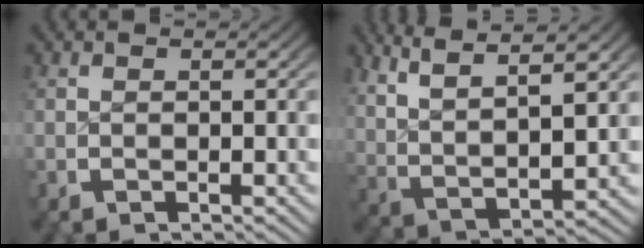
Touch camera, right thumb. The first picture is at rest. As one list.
[{"total": 9.9, "force": [4.6, 5.7, 6.7], "torque": [-0.133, -0.005, 0.077]}]